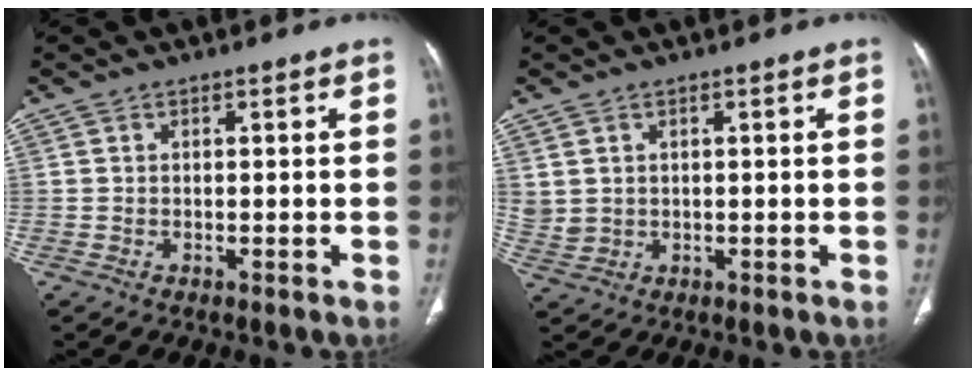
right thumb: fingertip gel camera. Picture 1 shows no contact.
{"total": 2.6, "force": [0.8, 2.2, 1.1], "torque": [-0.020, -0.004, 0.024]}